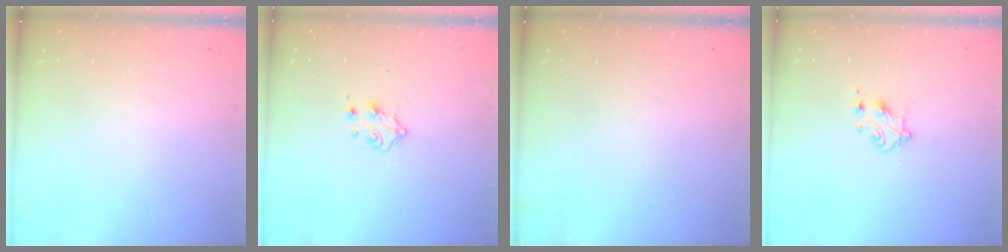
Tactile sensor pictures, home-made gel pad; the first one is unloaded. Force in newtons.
{"total": 4.1, "press": 4.0, "slide": 0.6}
{"total": 0.0}
{"total": 4.8, "press": 4.8, "slide": 0.6}